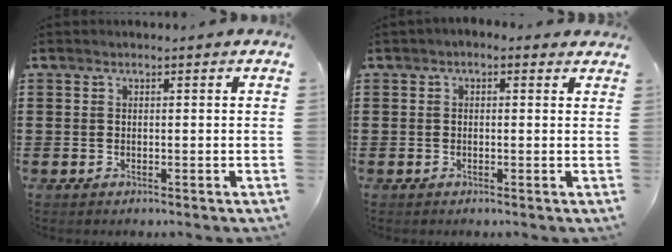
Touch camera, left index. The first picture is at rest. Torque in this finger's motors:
{"motor_torque": [2.14, 0.00, 0.12, -0.14]}